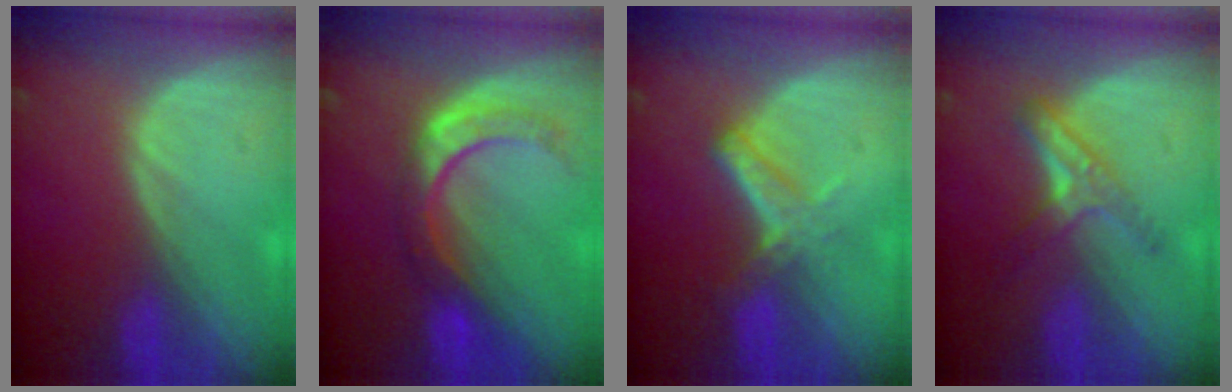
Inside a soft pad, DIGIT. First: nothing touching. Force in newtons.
{"total": 8.4, "press": 7.2, "slide": 4.4}
{"total": 5.6, "press": 4.7, "slide": 3.0}
{"total": 5.4, "press": 4.8, "slide": 2.6}